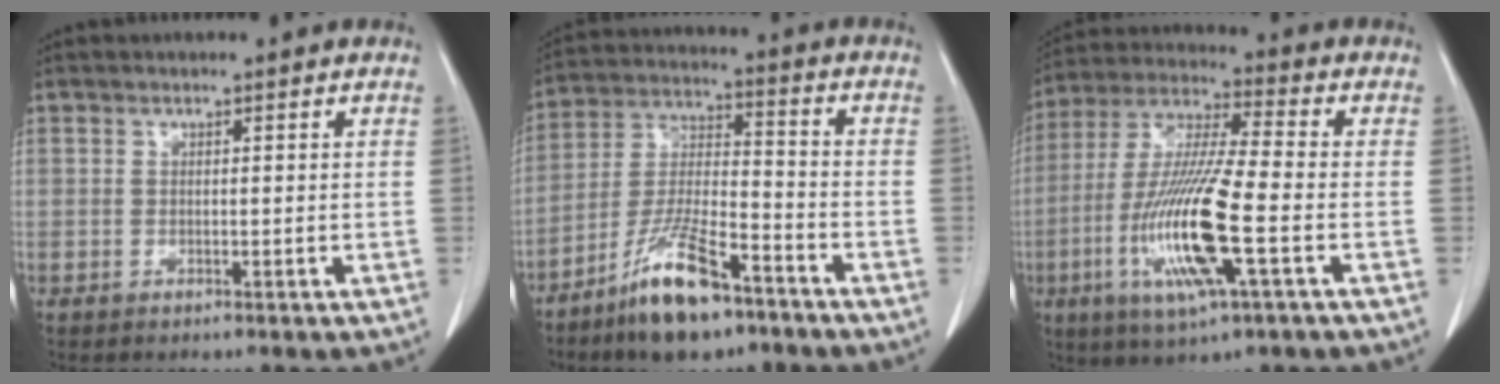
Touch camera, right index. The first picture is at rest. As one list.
[{"total": 13.2, "force": [-8.8, 3.1, 9.3], "torque": [-0.190, -0.017, -0.164]}, {"total": 16.0, "force": [-4.6, 1.2, 15.3], "torque": [-0.319, -0.016, -0.086]}]